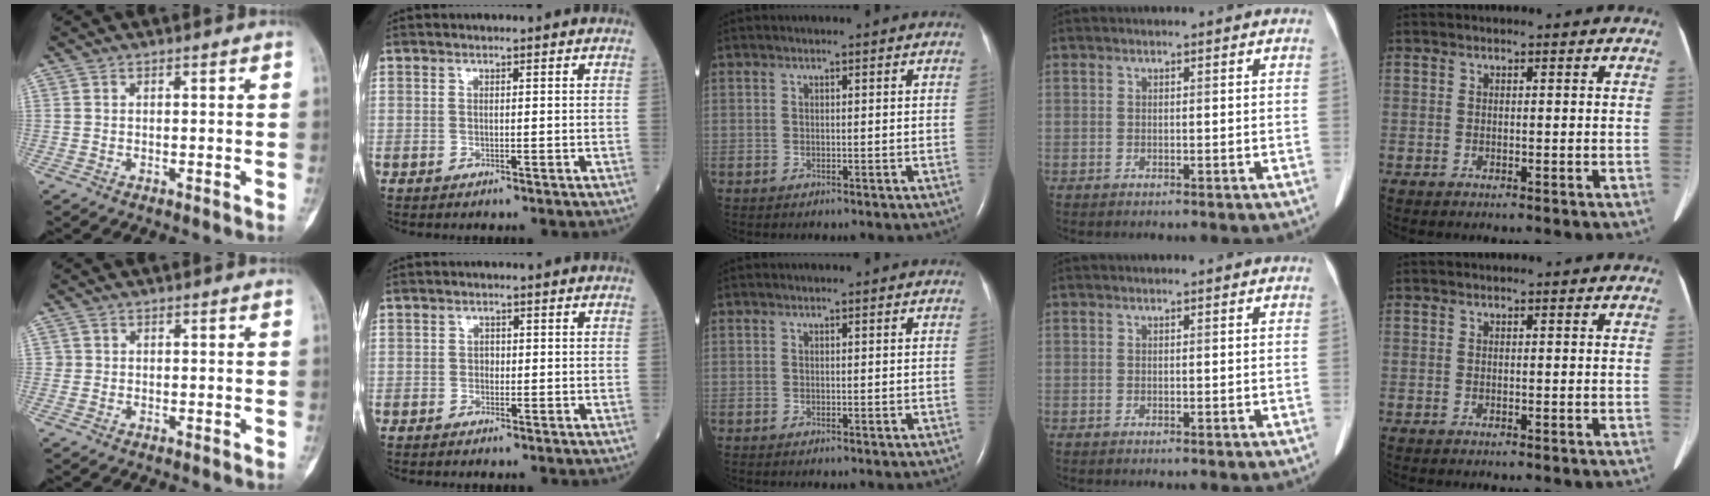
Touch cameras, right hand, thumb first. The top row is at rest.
{"thumb": {"total": 0.8, "force": [0.1, 0.8, 0.0], "torque": [0.009, 0.005, 0.001]}, "index": {"total": 0.7, "force": [-0.1, 0.6, 0.3], "torque": [-0.004, 0.003, -0.003]}}